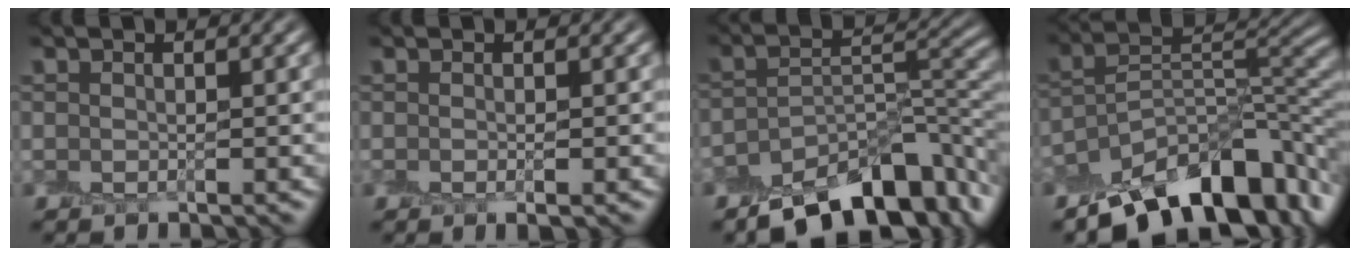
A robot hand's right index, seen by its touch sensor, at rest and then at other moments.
{"total": 1.3, "force": [-0.2, 0.2, 1.2], "torque": [-0.019, -0.006, -0.004]}
{"total": 9.3, "force": [-6.0, 3.7, 6.1], "torque": [-0.083, -0.002, -0.103]}
{"total": 11.5, "force": [-7.7, 4.7, 7.2], "torque": [-0.103, 0.009, -0.146]}